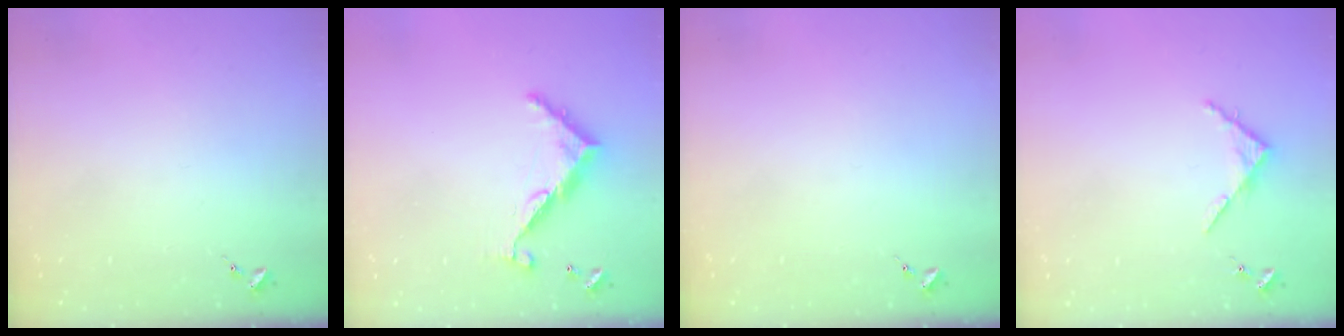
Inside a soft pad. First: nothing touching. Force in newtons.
{"total": 9.0, "press": 9.0, "slide": 0.7}
{"total": 0.0}
{"total": 3.8, "press": 3.8, "slide": 0.4}